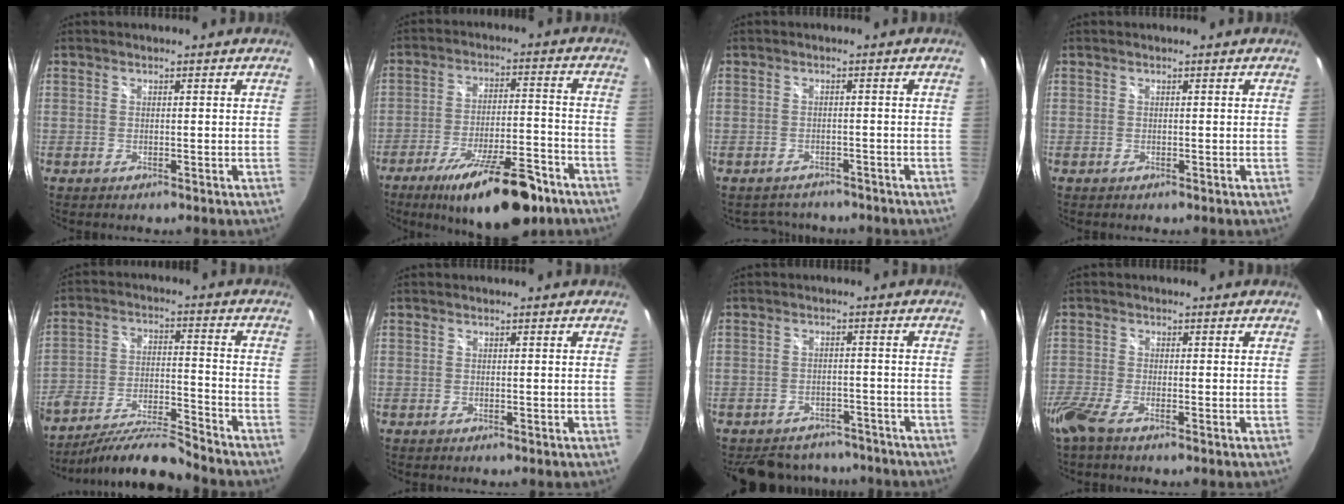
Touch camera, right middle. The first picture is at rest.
{"total": 18.7, "force": [-12.8, 5.4, 12.5], "torque": [-0.210, -0.020, -0.188]}
{"total": 4.9, "force": [-4.3, 2.2, 0.6], "torque": [-0.017, 0.000, -0.060]}
{"total": 0.0}
{"total": 12.8, "force": [-11.7, 0.8, 5.2], "torque": [-0.105, -0.021, -0.209]}
{"total": 0.0}
{"total": 13.1, "force": [-11.0, 5.9, 3.8], "torque": [-0.094, 0.020, -0.142]}
{"total": 4.7, "force": [-3.4, 0.6, 3.2], "torque": [-0.081, -0.018, -0.072]}